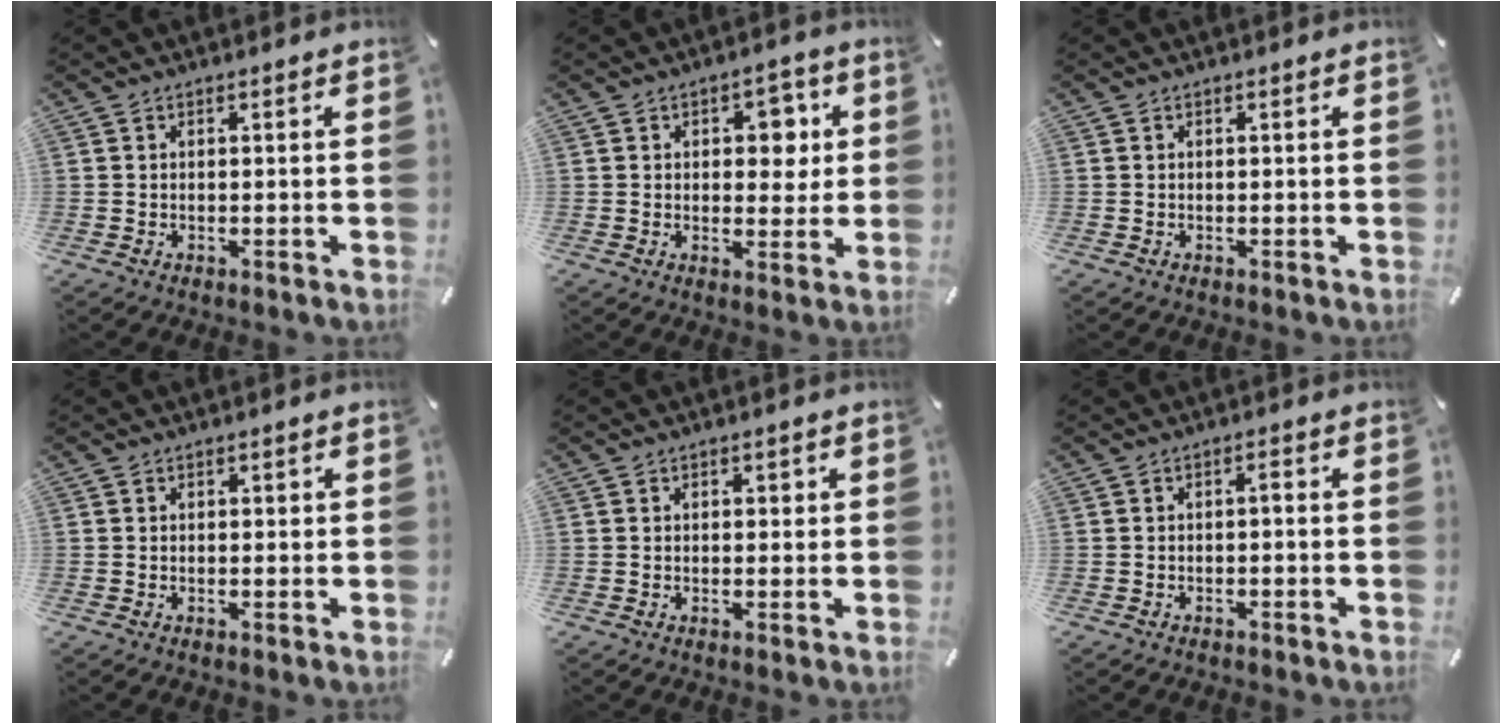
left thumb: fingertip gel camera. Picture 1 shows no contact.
{"total": 7.0, "force": [1.9, 4.8, 4.7], "torque": [-0.047, -0.006, 0.021]}
{"total": 0.0}
{"total": 0.6, "force": [0.2, 0.5, 0.3], "torque": [-0.006, 0.002, 0.003]}
{"total": 1.1, "force": [0.2, 0.9, 0.6], "torque": [-0.003, 0.002, 0.001]}
{"total": 1.4, "force": [-0.3, 0.5, 1.3], "torque": [-0.027, 0.006, -0.009]}